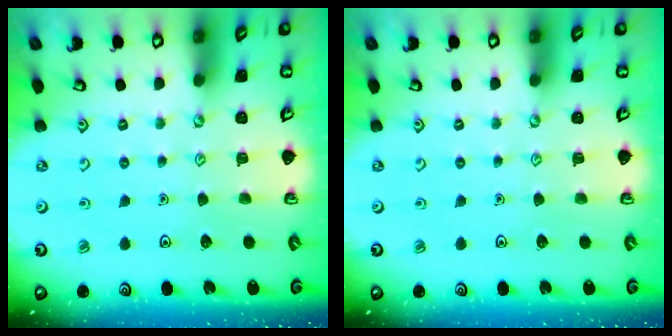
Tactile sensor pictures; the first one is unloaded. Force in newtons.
{"total": 0.0}